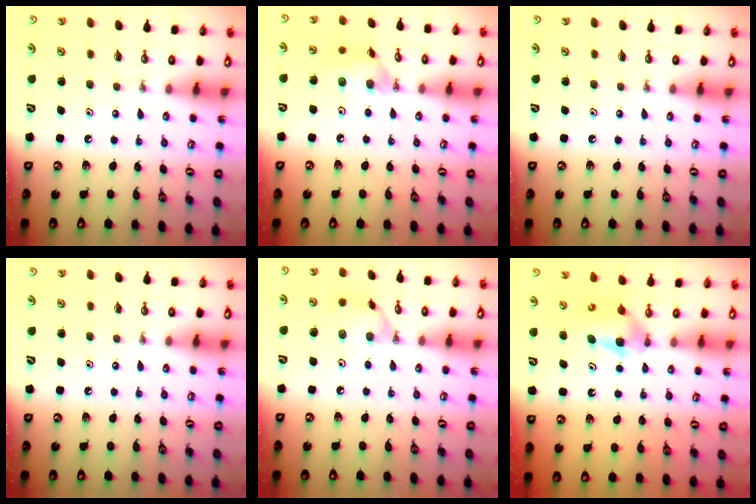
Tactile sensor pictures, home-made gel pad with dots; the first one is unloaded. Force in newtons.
{"total": 10.5, "press": 10.2, "slide": 2.3}
{"total": 0.0}
{"total": 0.0}
{"total": 8.7, "press": 8.7, "slide": 0.8}
{"total": 5.0, "press": 4.7, "slide": 1.7}